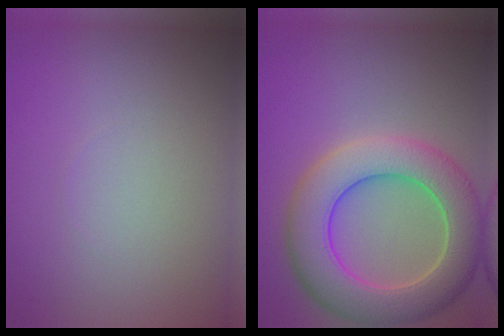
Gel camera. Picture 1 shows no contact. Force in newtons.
{"total": 8.9, "press": 8.8, "slide": 0.4}